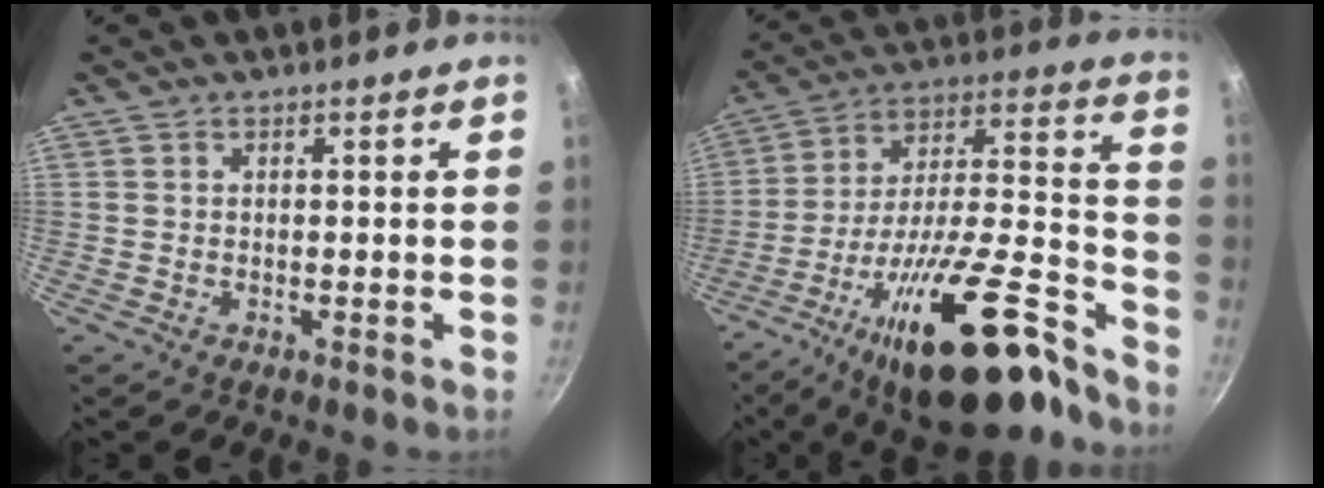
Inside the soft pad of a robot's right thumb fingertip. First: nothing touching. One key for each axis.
{"total": 27.3, "fx": -18.0, "fy": 8.4, "fz": 18.7, "tx": -0.244, "ty": 0.107, "tz": -0.296}